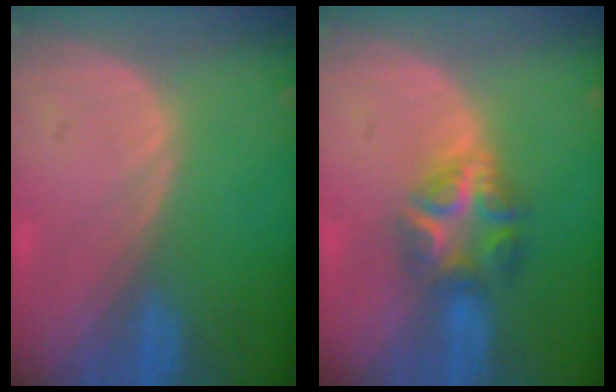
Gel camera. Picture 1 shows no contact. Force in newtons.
{"total": 6.0, "press": 5.9, "slide": 0.4}